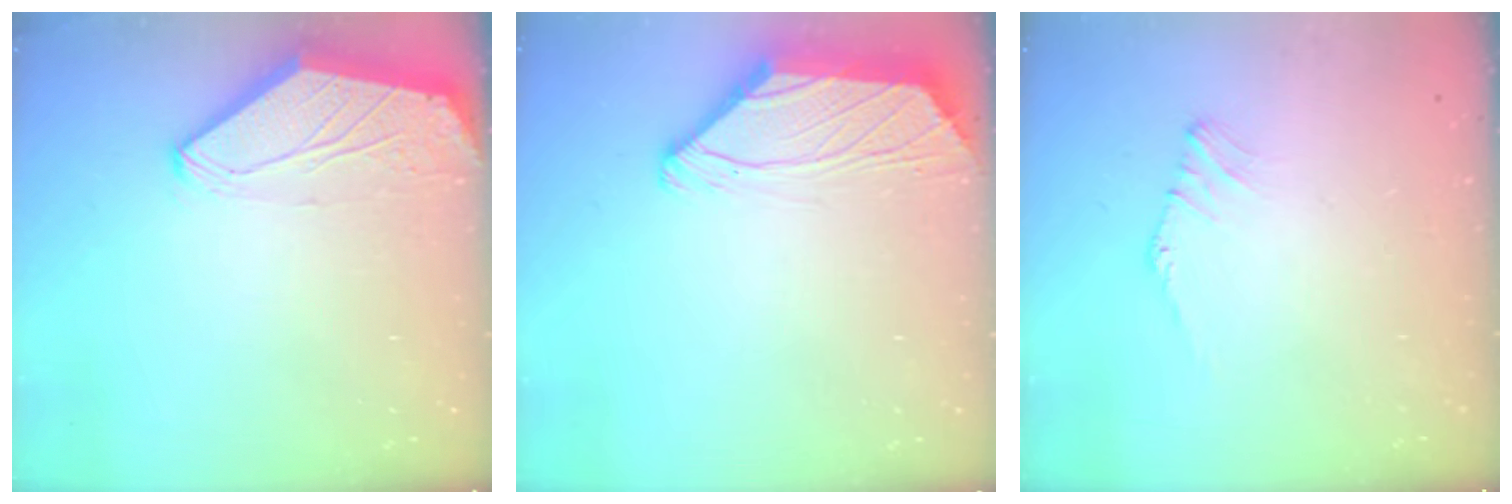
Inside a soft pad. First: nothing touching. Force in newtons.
{"total": 1.6, "press": 1.5, "slide": 0.6}
{"total": 0.9, "press": 0.8, "slide": 0.4}